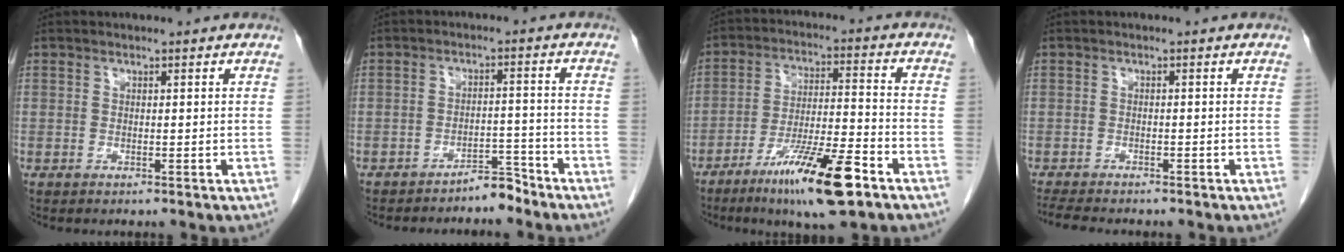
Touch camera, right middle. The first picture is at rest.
{"total": 3.5, "force": [-3.4, 0.6, 0.8], "torque": [-0.005, -0.003, -0.054]}
{"total": 13.7, "force": [-8.2, 1.1, 10.9], "torque": [-0.195, -0.025, -0.140]}
{"total": 6.2, "force": [-5.4, 1.2, 2.8], "torque": [-0.048, -0.012, -0.083]}